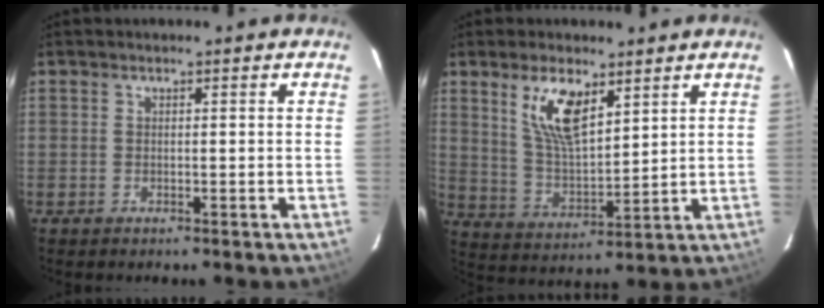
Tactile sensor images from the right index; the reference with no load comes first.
{"total": 10.0, "force": [5.5, 4.1, 7.3], "torque": [-0.139, 0.003, 0.116]}